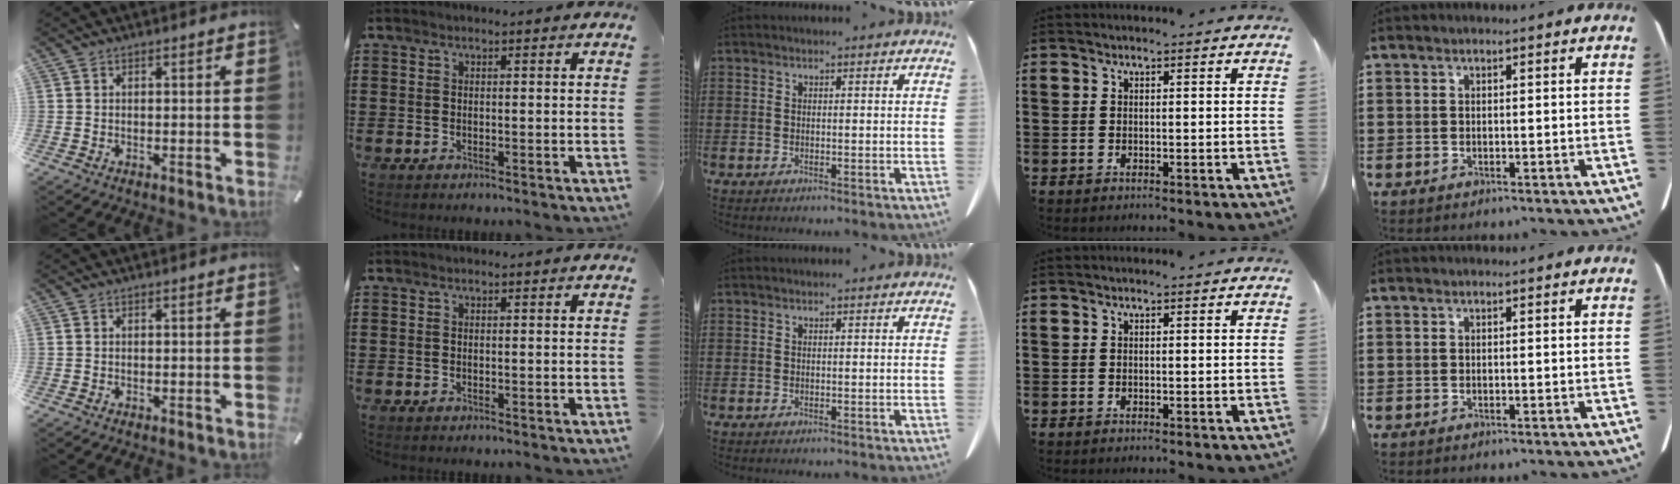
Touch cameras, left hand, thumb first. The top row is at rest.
{}